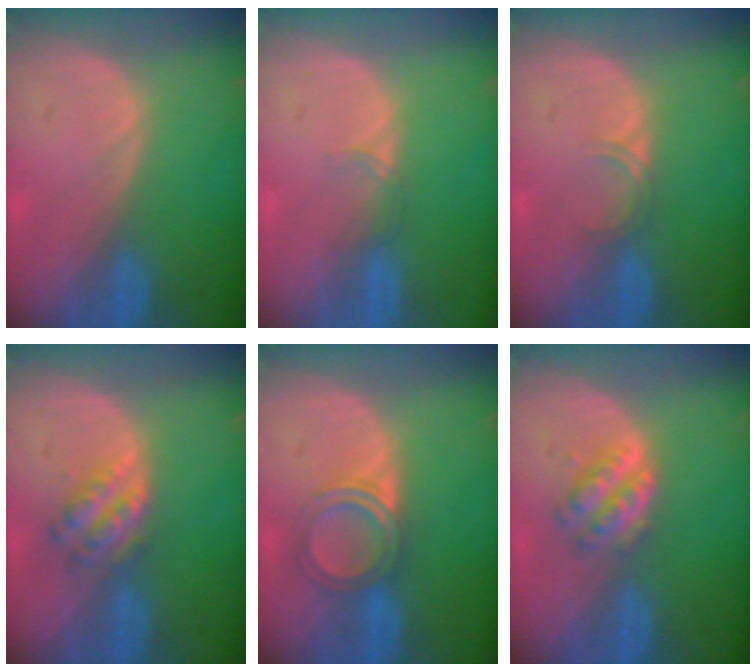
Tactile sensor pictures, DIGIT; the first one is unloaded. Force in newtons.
{"total": 1.3, "press": 1.2, "slide": 0.2}
{"total": 1.7, "press": 1.7, "slide": 0.3}
{"total": 5.1, "press": 4.8, "slide": 1.8}
{"total": 4.9, "press": 4.6, "slide": 1.4}
{"total": 4.7, "press": 4.4, "slide": 1.7}